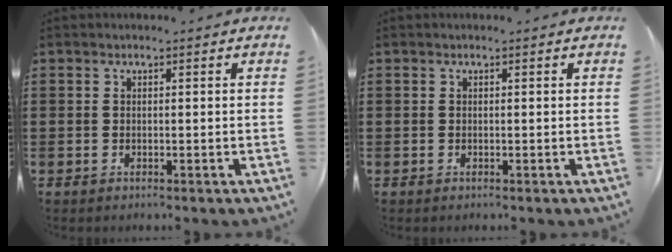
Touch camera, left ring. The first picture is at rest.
{"total": 0.0}